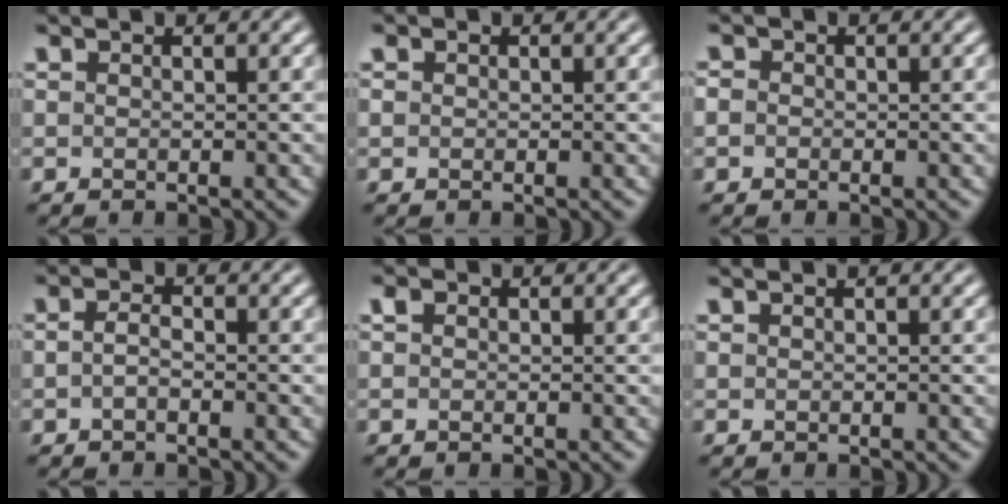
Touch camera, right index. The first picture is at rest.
{"total": 0.7, "force": [0.2, 0.6, 0.3], "torque": [-0.007, -0.007, 0.008]}
{"total": 1.5, "force": [-0.3, 1.4, 0.5], "torque": [-0.019, -0.006, -0.006]}
{"total": 1.4, "force": [-0.8, 0.4, 1.1], "torque": [-0.022, -0.007, -0.011]}
{"total": 0.0}
{"total": 0.0}